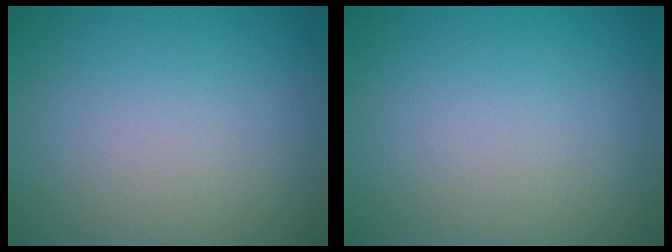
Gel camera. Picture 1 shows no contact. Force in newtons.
{"total": 0.0}